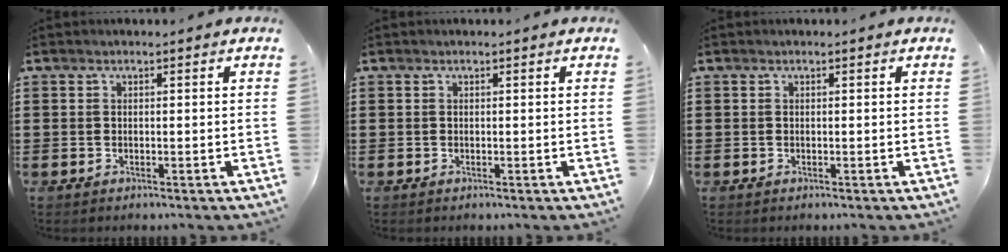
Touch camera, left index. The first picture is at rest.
{"total": 0.0}
{"total": 0.0}